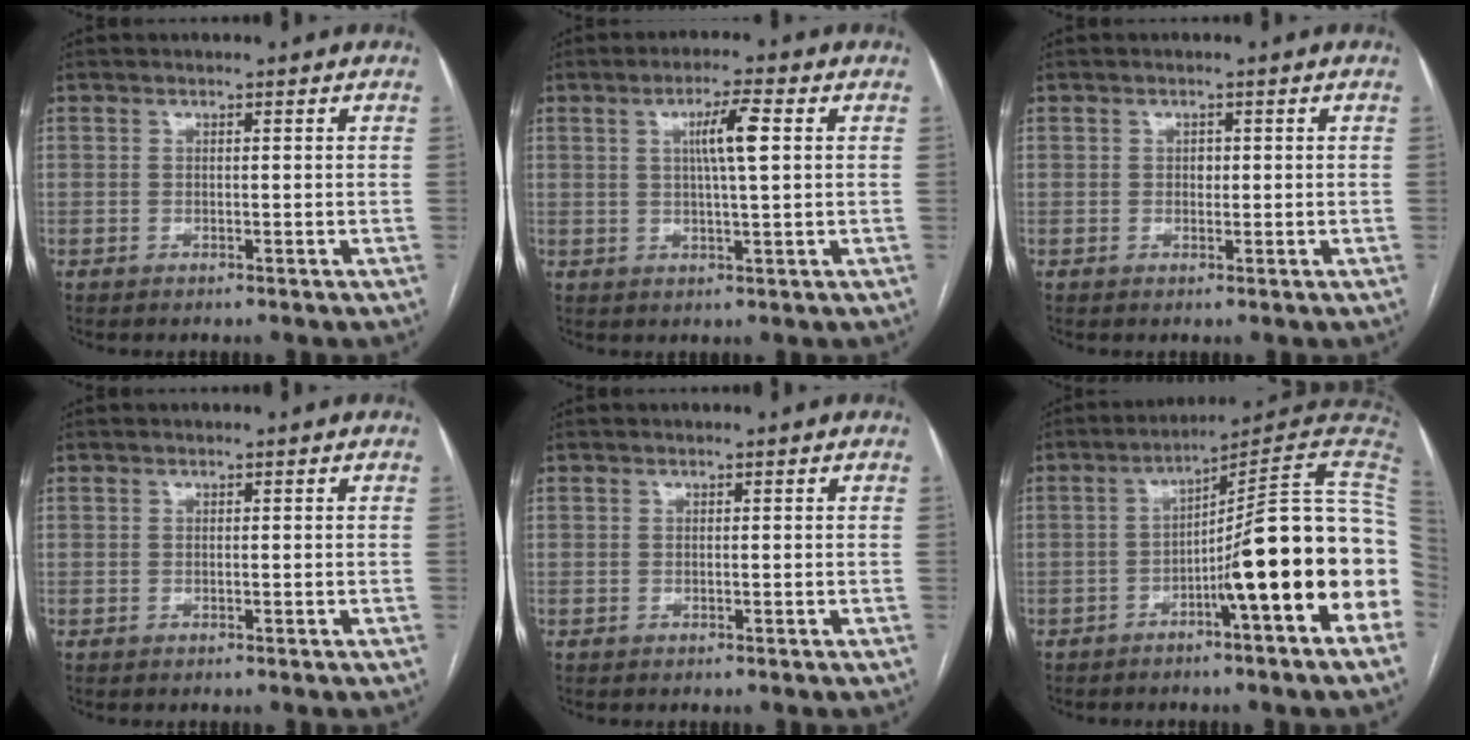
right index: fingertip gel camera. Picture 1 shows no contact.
{"total": 5.8, "force": [1.4, 0.1, 5.6], "torque": [-0.100, 0.002, 0.024]}
{"total": 1.0, "force": [0.1, 0.8, 0.7], "torque": [-0.007, 0.003, 0.000]}
{"total": 0.0}
{"total": 0.0}
{"total": 17.0, "force": [-3.6, -0.7, 16.6], "torque": [-0.169, 0.032, -0.057]}